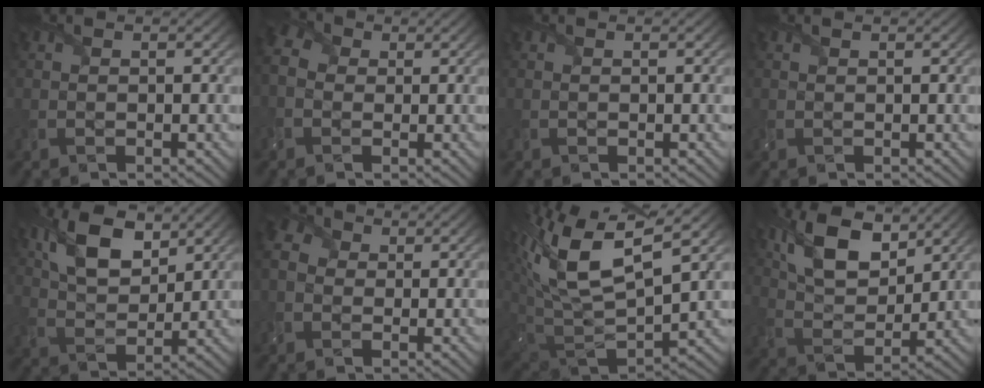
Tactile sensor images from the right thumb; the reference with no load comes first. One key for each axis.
{"total": 4.0, "fx": -0.7, "fy": 3.4, "fz": 2.1, "tx": -0.064, "ty": 0.002, "tz": -0.028}
{"total": 0.0}
{"total": 0.0}
{"total": 9.5, "fx": 4.8, "fy": 4.8, "fz": 6.7, "tx": -0.148, "ty": 0.006, "tz": 0.092}
{"total": 3.9, "fx": -0.3, "fy": 3.4, "fz": 2.0, "tx": -0.061, "ty": 0.002, "tz": -0.017}
{"total": 16.0, "fx": 7.8, "fy": 6.7, "fz": 12.2, "tx": -0.290, "ty": 0.024, "tz": 0.147}
{"total": 11.0, "fx": 5.8, "fy": 5.3, "fz": 7.6, "tx": -0.166, "ty": 0.009, "tz": 0.112}